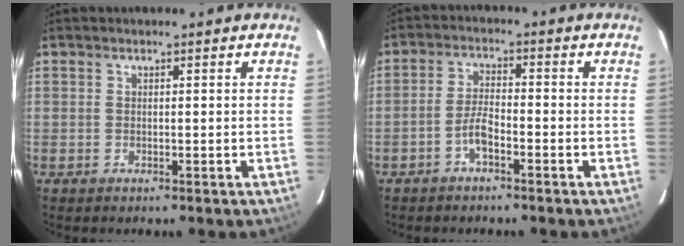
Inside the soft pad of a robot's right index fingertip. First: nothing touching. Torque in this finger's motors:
{"motor_torque": [0.14, 0.04, 0.08, 0.02]}